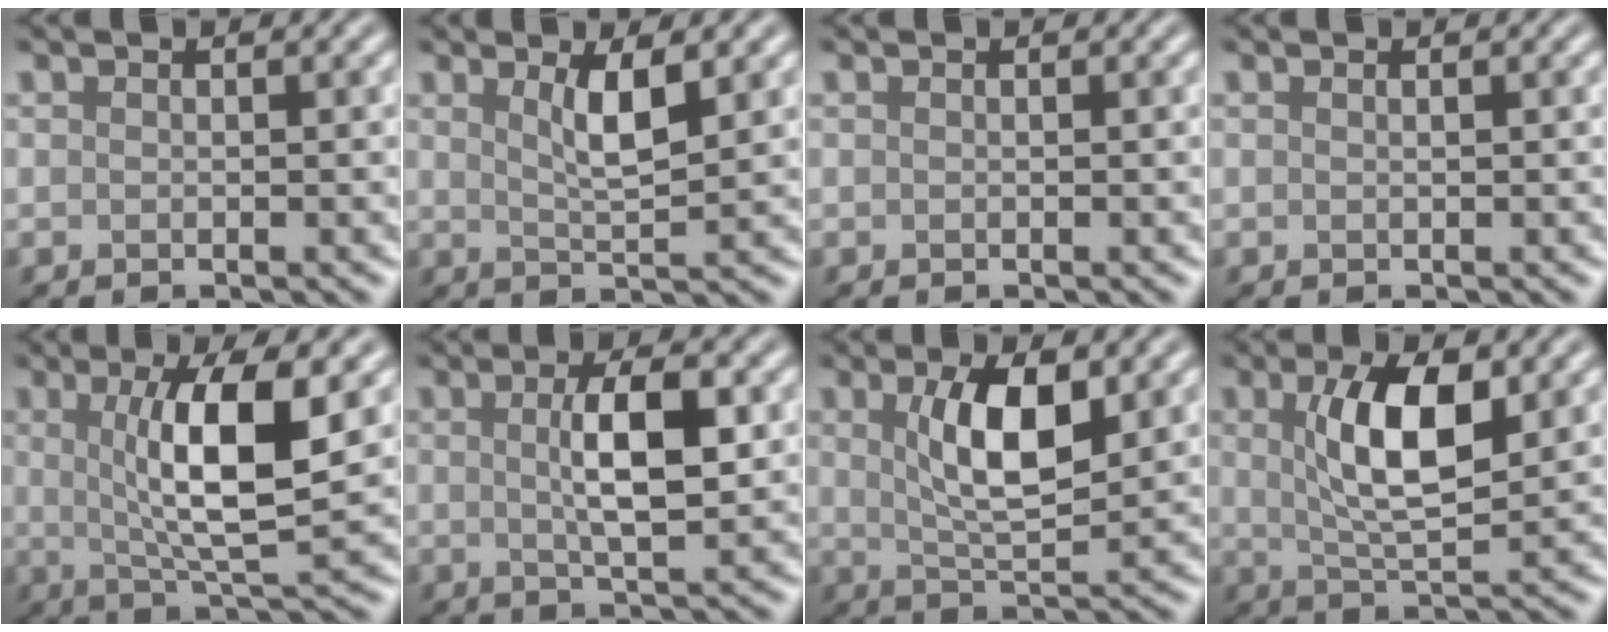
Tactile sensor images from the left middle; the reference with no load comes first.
{"total": 3.3, "force": [1.4, 0.8, 2.8], "torque": [-0.047, -0.004, 0.025]}
{"total": 0.0}
{"total": 0.0}
{"total": 7.8, "force": [1.4, 1.8, 7.5], "torque": [-0.122, -0.007, 0.027]}
{"total": 4.9, "force": [0.7, 1.3, 4.7], "torque": [-0.084, 0.003, 0.012]}
{"total": 6.0, "force": [1.7, 2.1, 5.4], "torque": [-0.101, 0.000, 0.031]}
{"total": 6.7, "force": [1.7, 2.3, 6.0], "torque": [-0.112, 0.002, 0.031]}